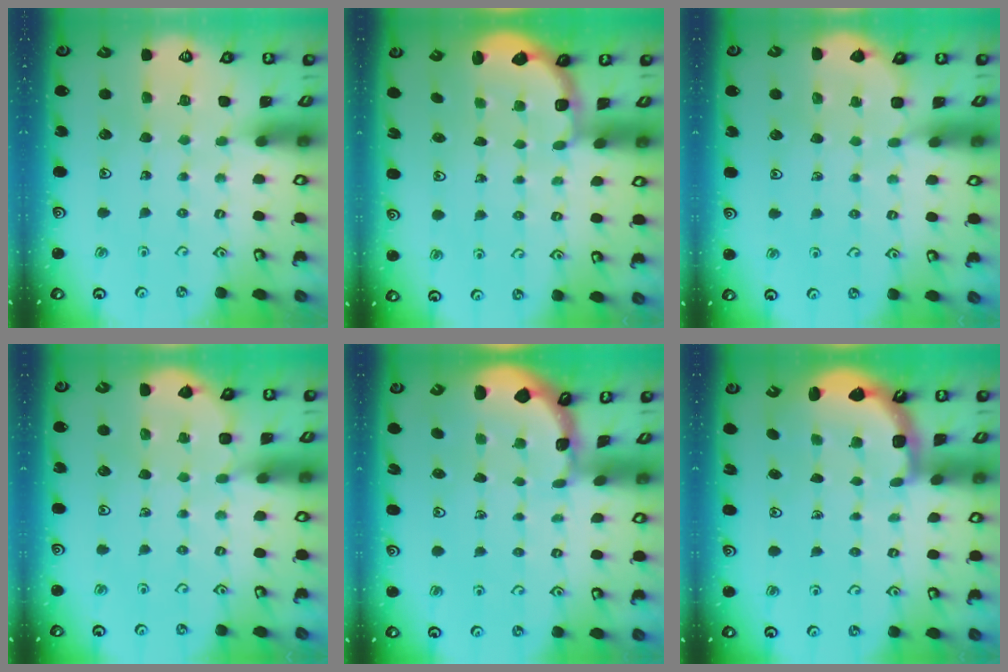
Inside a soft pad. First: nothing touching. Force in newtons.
{"total": 2.9, "press": 2.4, "slide": 1.6}
{"total": 2.3, "press": 2.3, "slide": 0.2}
{"total": 2.3, "press": 2.3, "slide": 0.2}
{"total": 1.0, "press": 1.0, "slide": 0.1}
{"total": 4.1, "press": 3.6, "slide": 1.8}